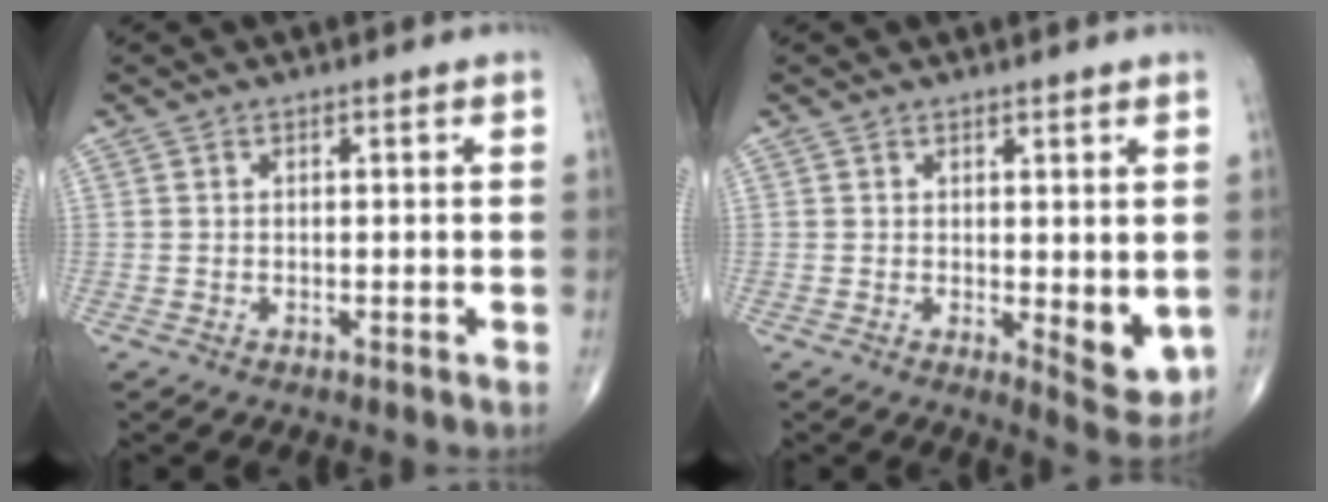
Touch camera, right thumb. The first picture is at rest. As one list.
[{"total": 5.7, "force": [0.1, 2.4, 5.2], "torque": [-0.057, -0.017, 0.007]}]